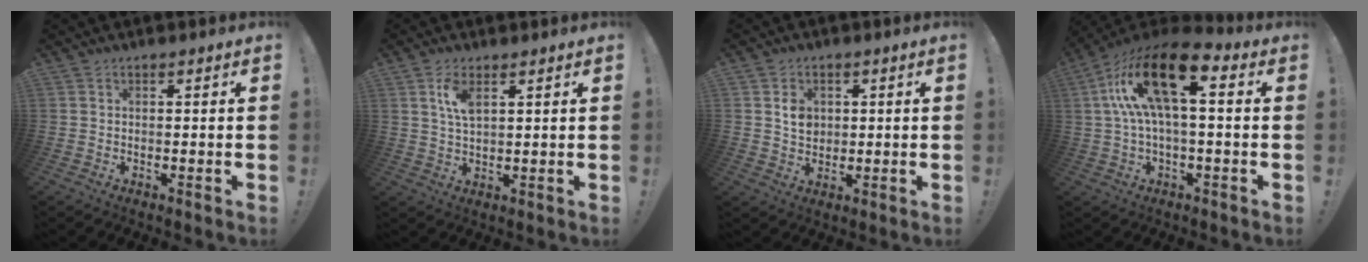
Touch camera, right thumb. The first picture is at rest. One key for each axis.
{"total": 5.8, "fx": 2.8, "fy": 2.6, "fz": 4.4, "tx": -0.072, "ty": -0.010, "tz": 0.046}
{"total": 6.0, "fx": 1.6, "fy": 5.4, "fz": 2.2, "tx": -0.015, "ty": -0.009, "tz": 0.029}
{"total": 18.0, "fx": 5.0, "fy": 6.9, "fz": 15.9, "tx": -0.300, "ty": -0.015, "tz": 0.081}